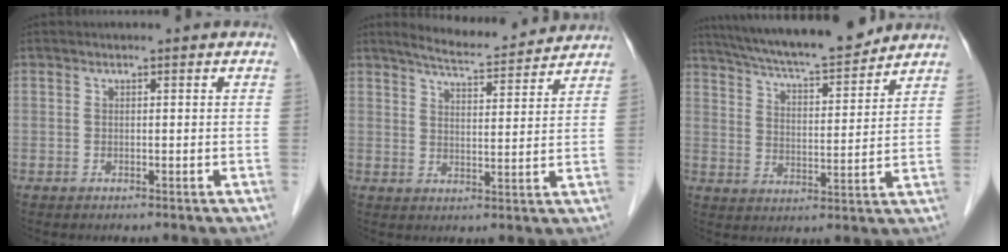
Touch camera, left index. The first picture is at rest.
{"total": 9.4, "force": [9.0, 0.8, 2.9], "torque": [-0.052, 0.006, 0.124]}
{"total": 15.5, "force": [13.9, 1.5, 6.6], "torque": [-0.116, 0.004, 0.219]}